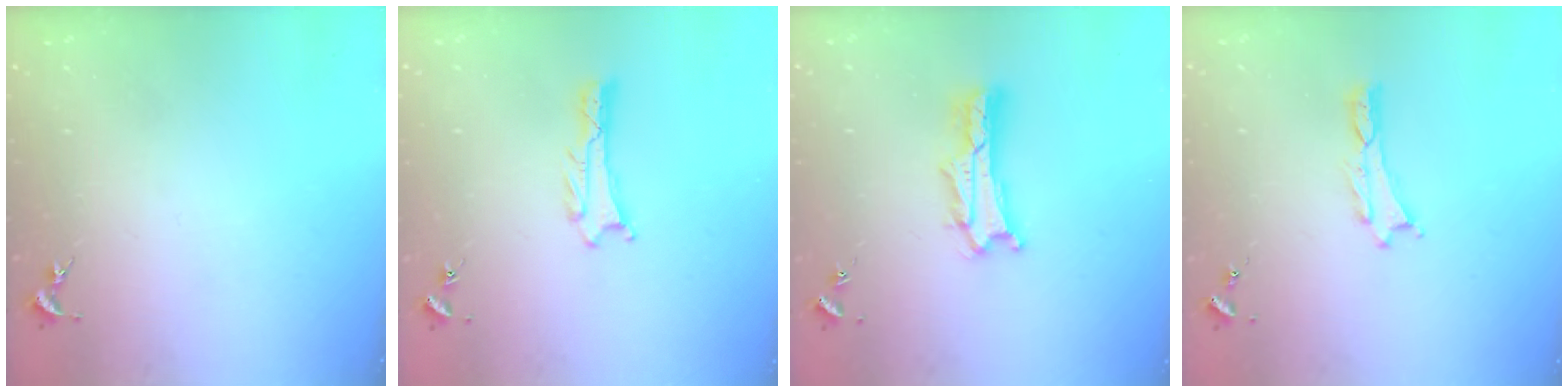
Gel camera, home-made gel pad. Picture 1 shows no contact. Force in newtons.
{"total": 0.6, "press": 0.6, "slide": 0.1}
{"total": 2.1, "press": 2.1, "slide": 0.3}
{"total": 0.0}